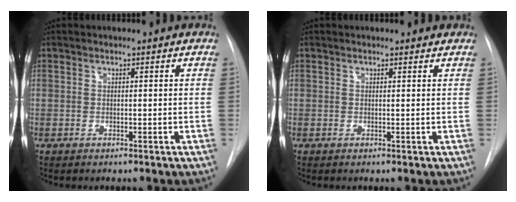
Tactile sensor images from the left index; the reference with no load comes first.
{"total": 1.6, "force": [1.4, 0.6, 0.3], "torque": [-0.009, 0.007, 0.008]}